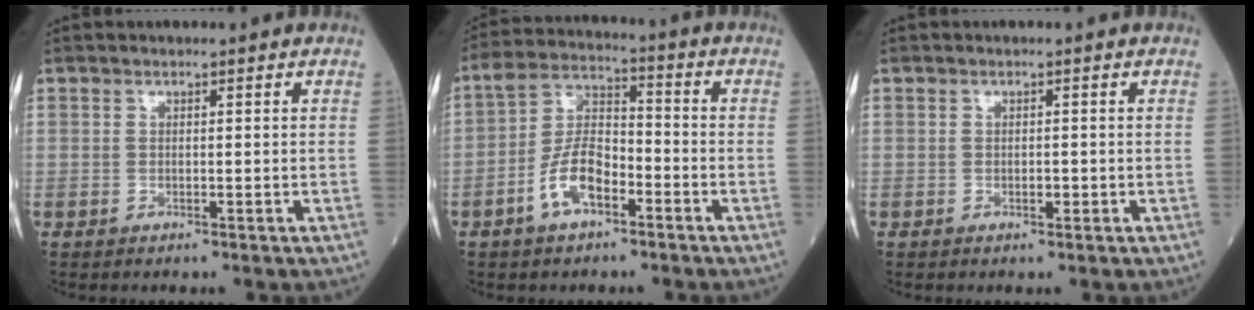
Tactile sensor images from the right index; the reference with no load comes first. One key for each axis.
{"total": 8.3, "fx": -3.9, "fy": 3.6, "fz": 6.4, "tx": -0.133, "ty": 0.013, "tz": -0.076}
{"total": 1.1, "fx": -0.3, "fy": 0.5, "fz": 1.0, "tx": -0.017, "ty": 0.000, "tz": -0.004}